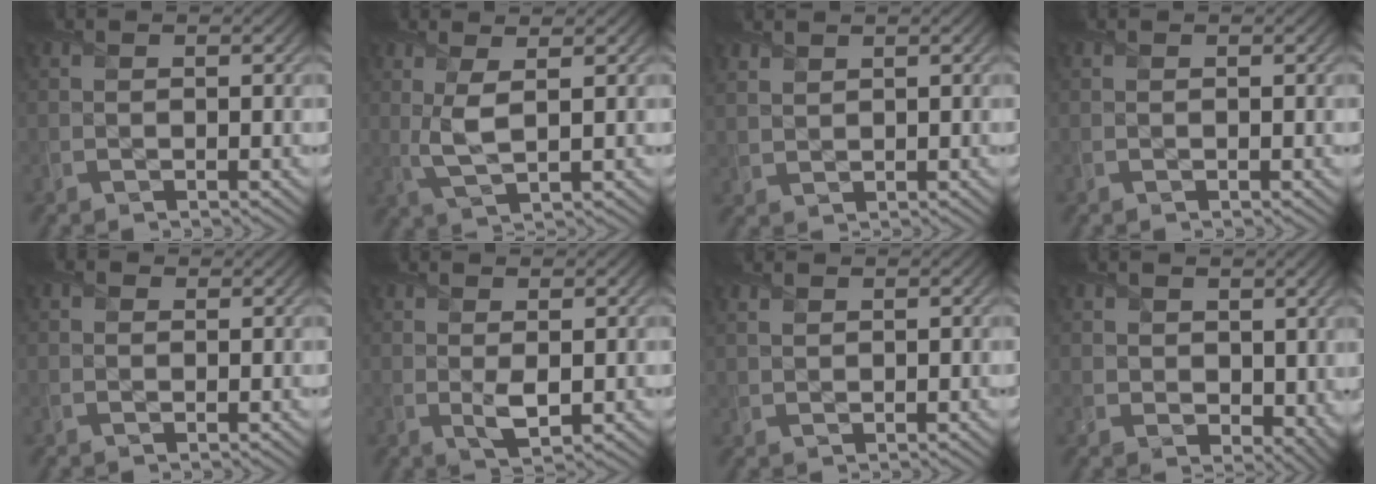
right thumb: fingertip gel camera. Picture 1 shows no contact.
{"total": 3.8, "force": [1.0, 0.9, 3.5], "torque": [-0.084, -0.002, 0.024]}
{"total": 2.5, "force": [1.9, 1.3, 1.0], "torque": [-0.030, 0.003, 0.047]}
{"total": 0.0}
{"total": 0.9, "force": [0.5, 0.7, 0.2], "torque": [-0.003, -0.002, 0.005]}
{"total": 2.2, "force": [0.4, 0.6, 2.1], "torque": [-0.045, -0.004, 0.012]}
{"total": 1.9, "force": [1.5, 1.0, 0.8], "torque": [-0.023, 0.004, 0.036]}
{"total": 5.0, "force": [1.9, 3.8, 2.6], "torque": [-0.067, -0.018, 0.040]}